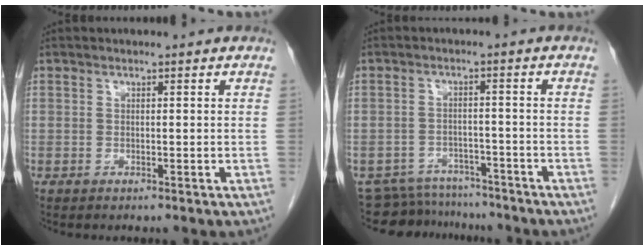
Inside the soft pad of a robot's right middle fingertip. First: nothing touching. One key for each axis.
{"total": 9.4, "fx": -8.9, "fy": 2.9, "fz": 0.4, "tx": -0.005, "ty": 0.011, "tz": -0.123}